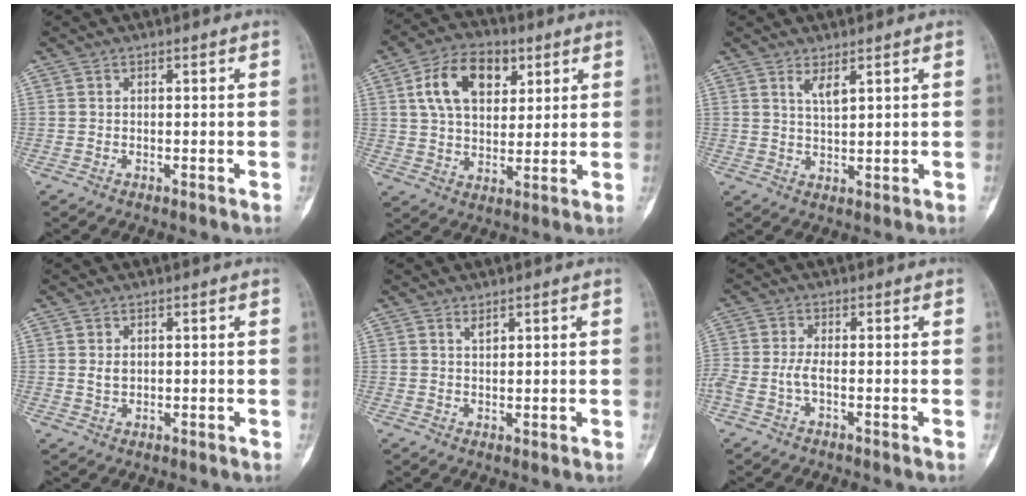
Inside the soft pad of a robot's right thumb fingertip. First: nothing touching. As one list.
[{"total": 13.1, "force": [4.9, 8.3, 8.9], "torque": [-0.130, -0.005, 0.084]}, {"total": 3.1, "force": [1.9, 0.8, 2.3], "torque": [-0.041, -0.019, 0.038]}, {"total": 1.7, "force": [0.4, 1.2, 1.1], "torque": [-0.016, -0.003, 0.011]}, {"total": 1.5, "force": [1.1, 0.6, 0.9], "torque": [-0.010, -0.009, 0.021]}, {"total": 3.4, "force": [-1.1, 1.2, 3.0], "torque": [-0.083, 0.003, -0.024]}]